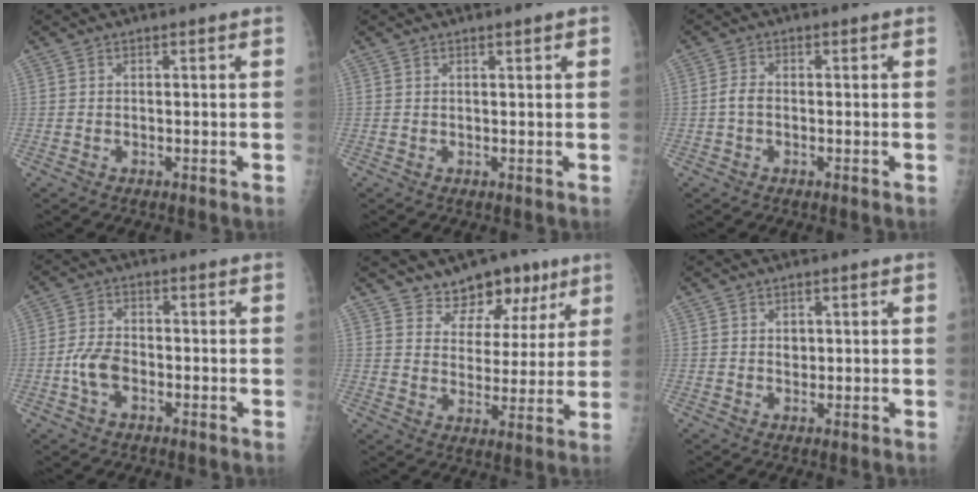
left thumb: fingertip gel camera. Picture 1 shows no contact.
{"total": 0.8, "force": [0.5, 0.1, 0.7], "torque": [-0.007, 0.000, 0.007]}
{"total": 2.4, "force": [-0.5, 1.6, 1.7], "torque": [-0.030, 0.006, -0.013]}
{"total": 5.7, "force": [-1.9, 3.5, 4.1], "torque": [-0.081, 0.014, -0.040]}
{"total": 10.9, "force": [7.8, 6.7, 3.6], "torque": [-0.006, -0.038, 0.116]}
{"total": 1.6, "force": [0.4, 1.4, 0.8], "torque": [-0.003, -0.001, 0.008]}